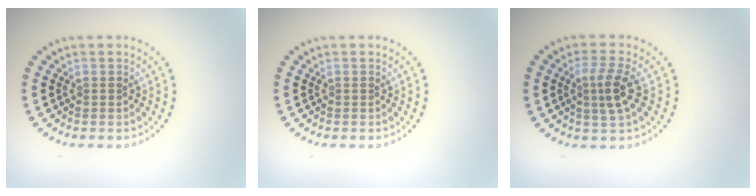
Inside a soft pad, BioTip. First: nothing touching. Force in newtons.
{"total": 0.0}
{"total": 2.8, "press": 2.5, "slide": 1.3}